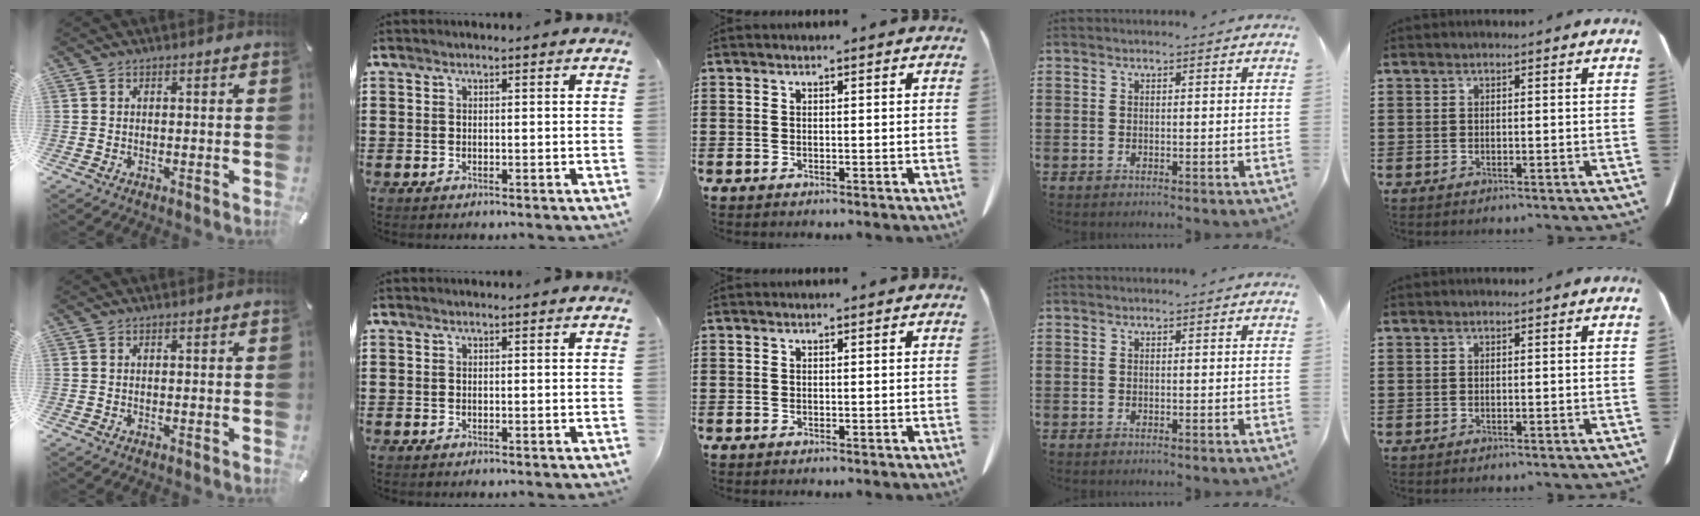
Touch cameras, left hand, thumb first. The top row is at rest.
{}